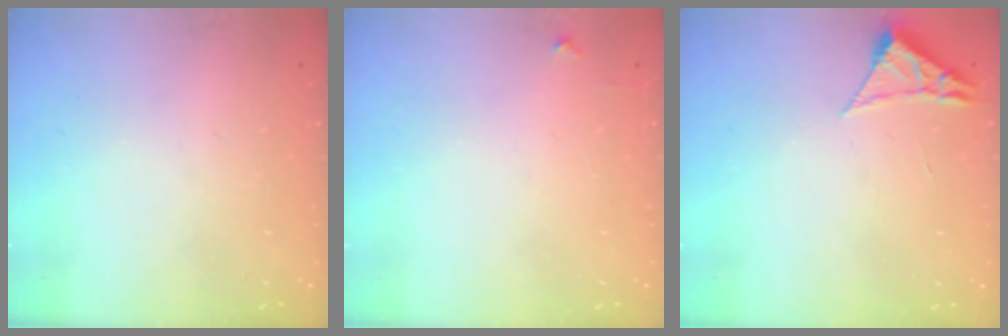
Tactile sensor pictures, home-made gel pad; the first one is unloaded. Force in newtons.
{"total": 4.7, "press": 4.6, "slide": 0.5}
{"total": 2.3, "press": 2.3, "slide": 0.4}